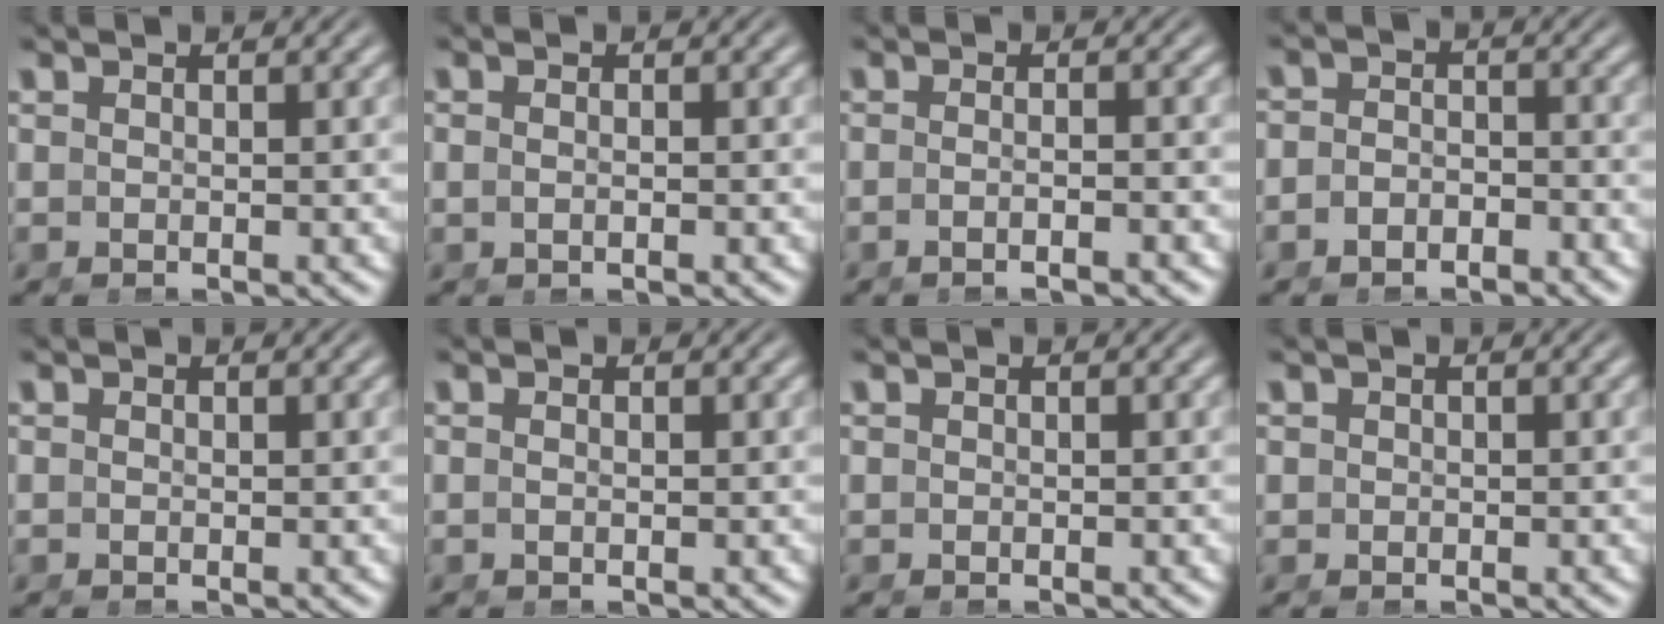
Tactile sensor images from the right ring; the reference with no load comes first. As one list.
[{"total": 1.0, "force": [-0.3, 0.2, 1.0], "torque": [-0.020, -0.003, -0.004]}, {"total": 2.3, "force": [-1.6, -0.5, 1.6], "torque": [-0.028, 0.001, -0.030]}, {"total": 3.1, "force": [-2.5, 1.7, 0.4], "torque": [-0.012, -0.014, -0.041]}, {"total": 0.0}, {"total": 0.6, "force": [-0.3, -0.2, 0.4], "torque": [-0.006, -0.004, -0.005]}, {"total": 0.0}, {"total": 1.0, "force": [0.0, 1.0, 0.2], "torque": [-0.012, -0.006, 0.002]}]